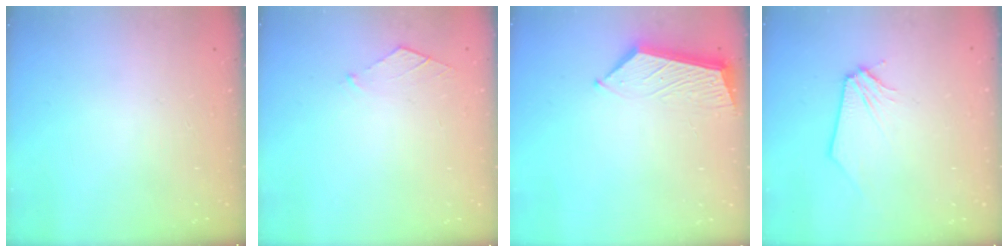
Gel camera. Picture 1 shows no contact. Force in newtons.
{"total": 4.8, "press": 4.7, "slide": 0.6}
{"total": 7.0, "press": 7.0, "slide": 0.1}
{"total": 0.0}